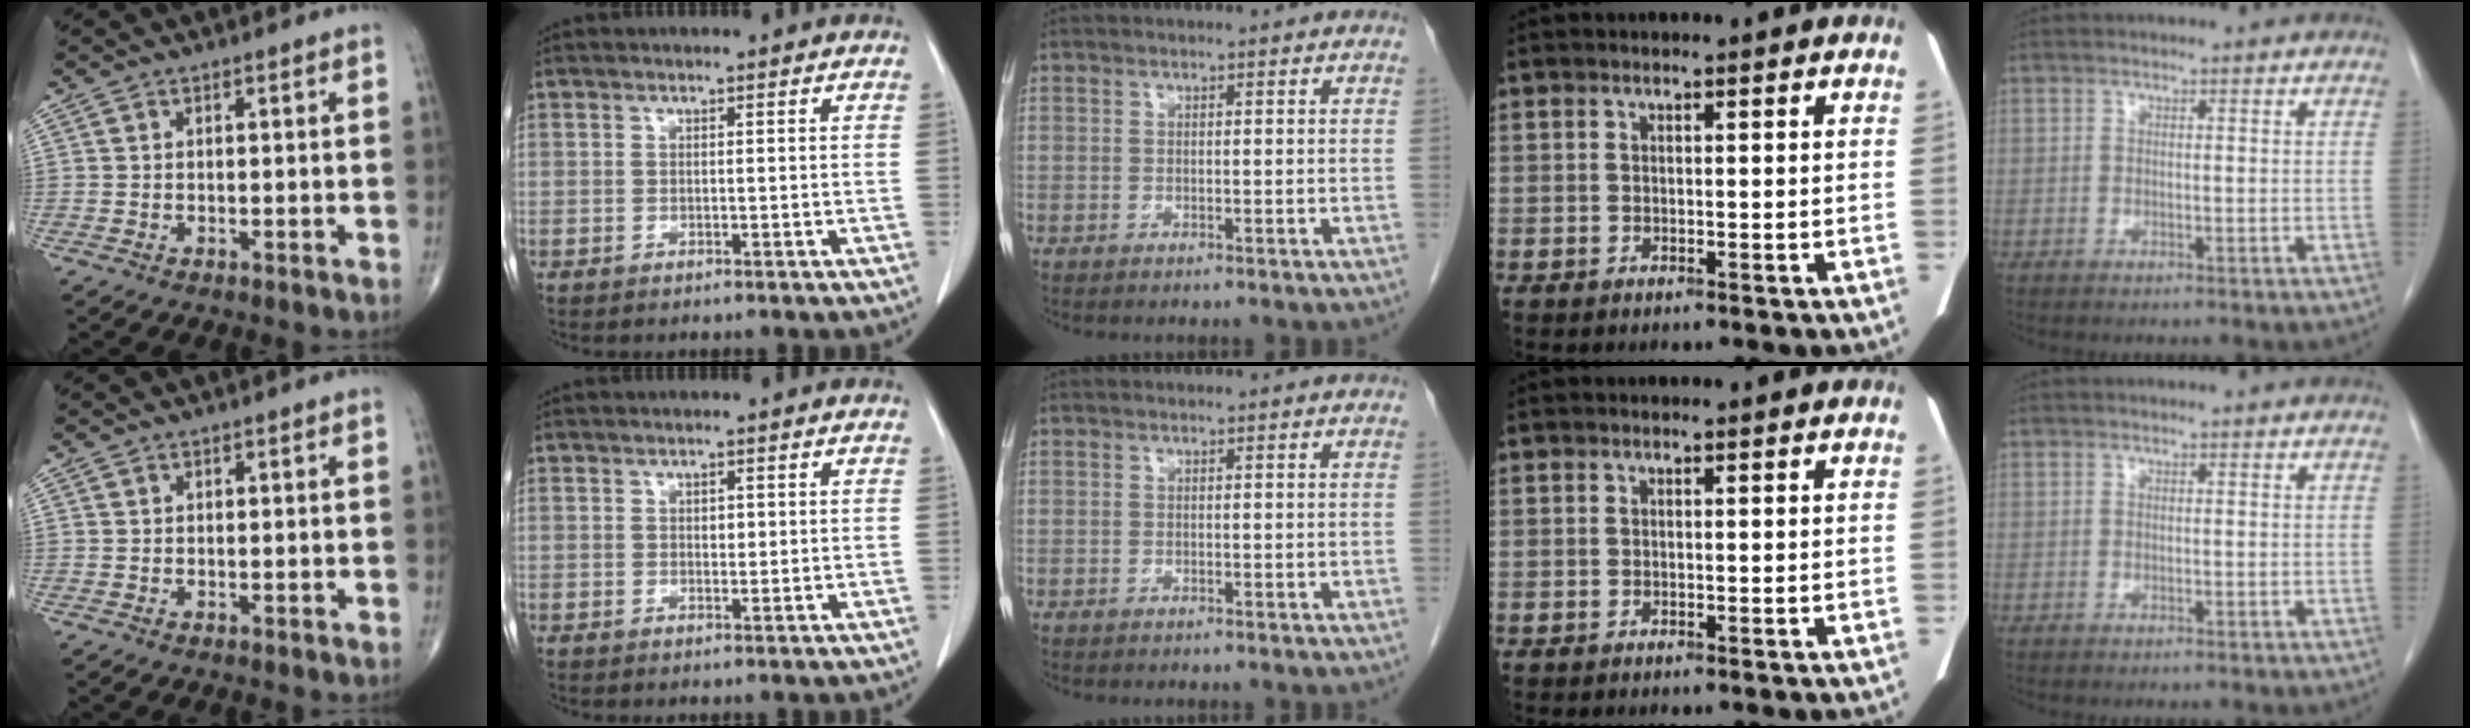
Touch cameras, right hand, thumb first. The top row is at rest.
{"index": {"total": 1.2, "force": [0.3, 0.8, 0.9], "torque": [-0.012, -0.001, 0.005]}}